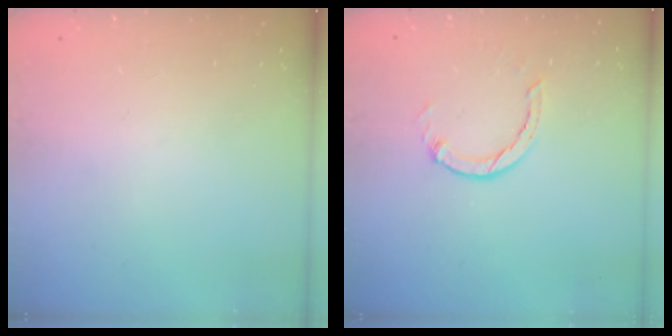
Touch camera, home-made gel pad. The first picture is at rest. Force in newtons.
{"total": 1.3, "press": 1.2, "slide": 0.3}